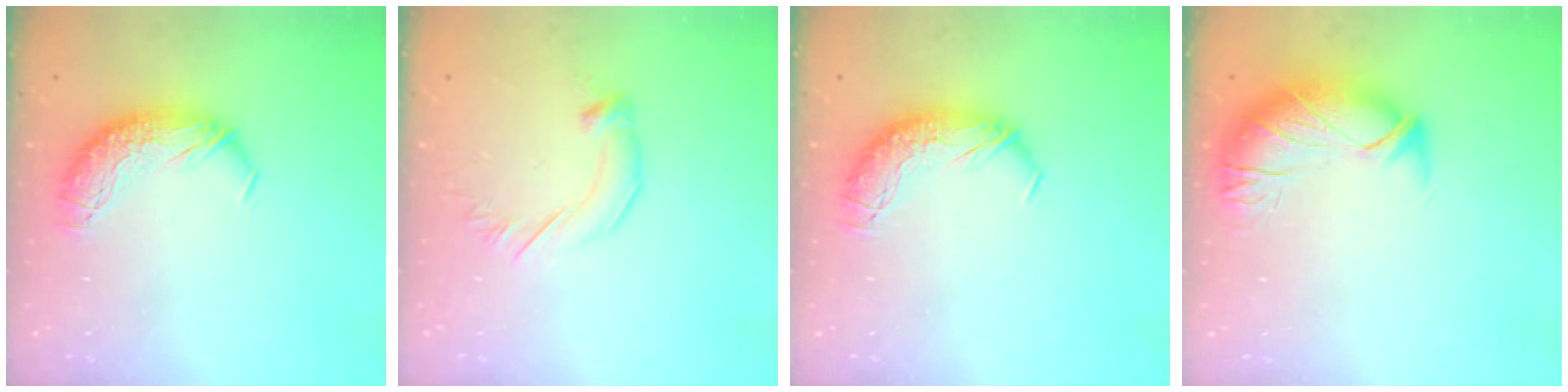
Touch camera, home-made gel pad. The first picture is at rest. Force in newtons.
{"total": 2.9, "press": 2.9, "slide": 0.5}
{"total": 0.0}
{"total": 2.8, "press": 1.3, "slide": 2.5}